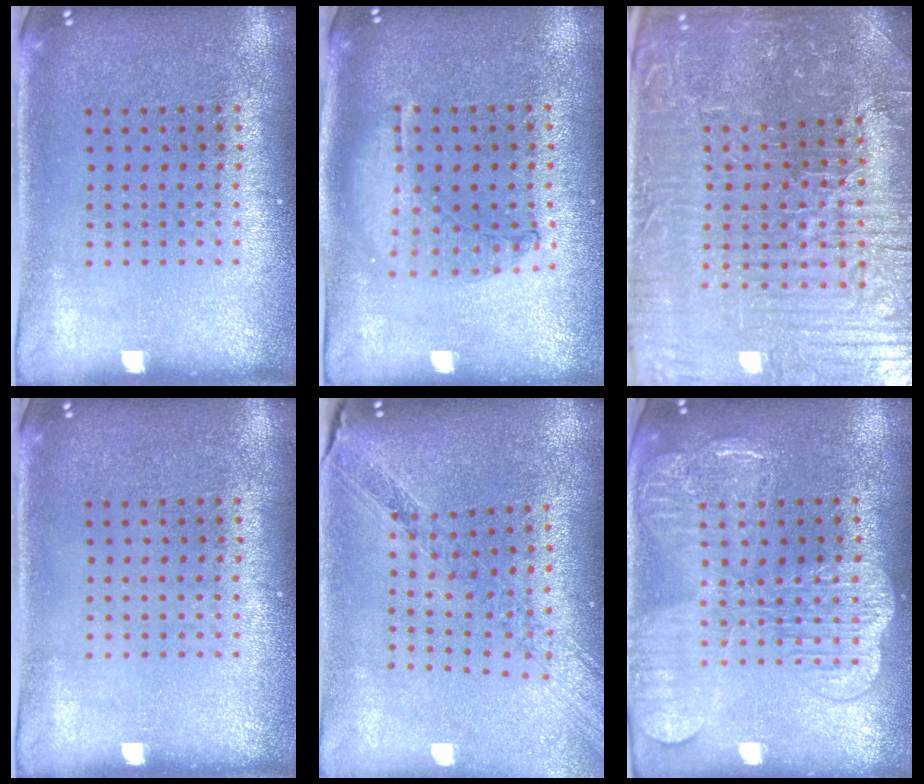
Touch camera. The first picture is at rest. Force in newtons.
{"total": 0.9, "press": 0.9, "slide": 0.2}
{"total": 5.9, "press": 5.6, "slide": 1.8}
{"total": 0.0}
{"total": 1.1, "press": 1.1, "slide": 0.2}
{"total": 3.3, "press": 3.3, "slide": 0.5}